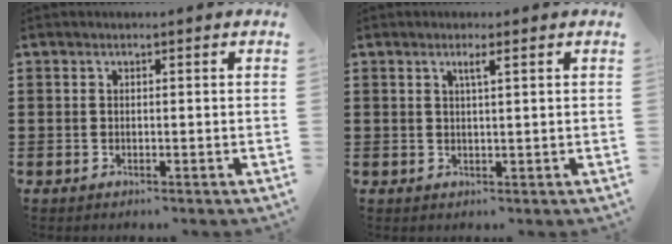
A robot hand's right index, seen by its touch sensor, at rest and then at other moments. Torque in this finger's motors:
{"motor_torque": [0.18, -0.18, 0.03, 0.02]}